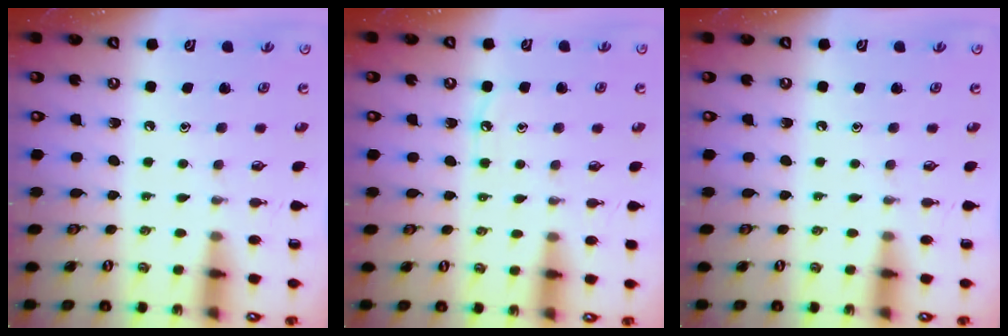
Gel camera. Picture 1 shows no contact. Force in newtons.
{"total": 3.9, "press": 3.9, "slide": 0.6}
{"total": 0.0}